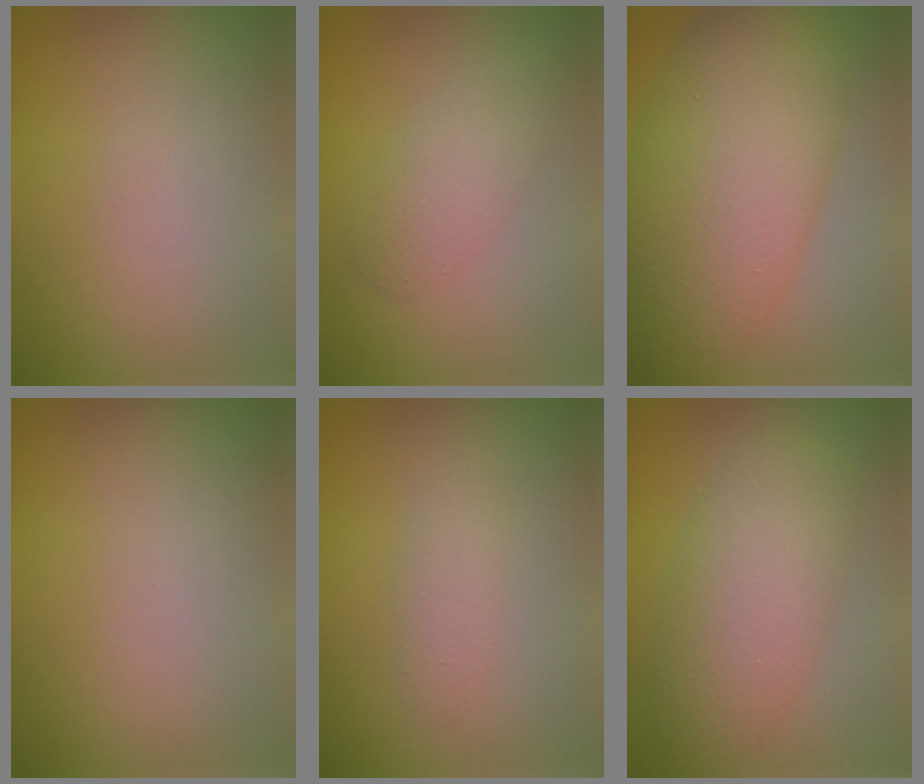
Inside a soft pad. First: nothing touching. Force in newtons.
{"total": 2.6, "press": 2.6, "slide": 0.2}
{"total": 11.5, "press": 11.5, "slide": 0.1}
{"total": 0.0}
{"total": 1.4, "press": 1.4, "slide": 0.0}
{"total": 6.4, "press": 6.4, "slide": 0.1}